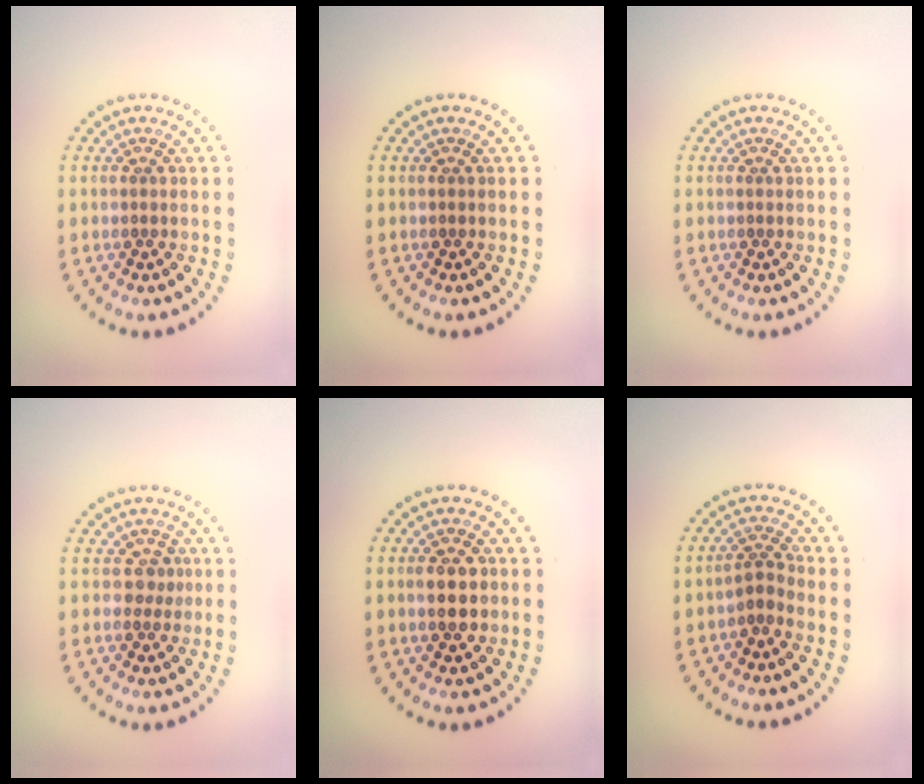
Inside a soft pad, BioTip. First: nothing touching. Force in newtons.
{"total": 0.0}
{"total": 0.0}
{"total": 1.3, "press": 1.3, "slide": 0.5}
{"total": 2.9, "press": 2.9, "slide": 0.2}
{"total": 2.1, "press": 1.4, "slide": 1.5}